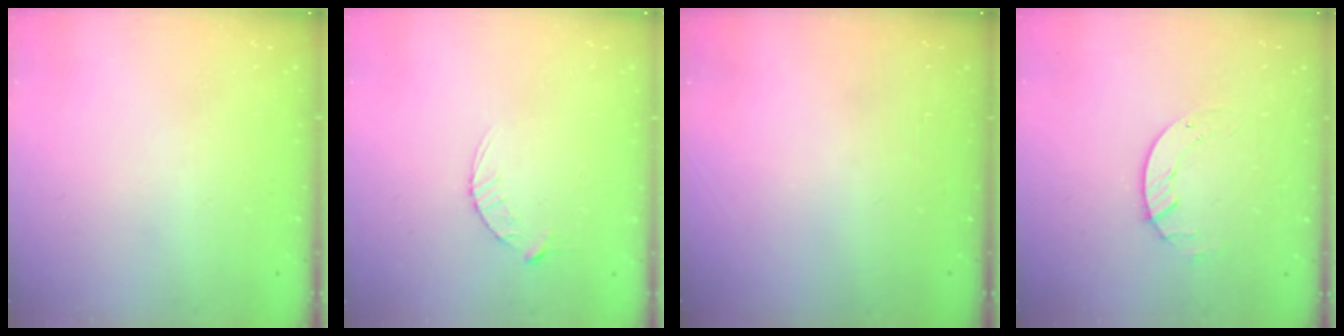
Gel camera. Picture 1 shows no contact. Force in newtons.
{"total": 3.0, "press": 3.0, "slide": 0.4}
{"total": 0.0}
{"total": 2.7, "press": 2.7, "slide": 0.3}